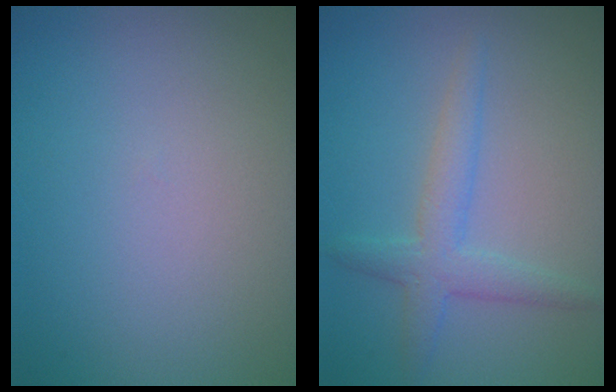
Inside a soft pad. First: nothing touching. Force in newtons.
{"total": 3.0, "press": 3.0, "slide": 0.1}